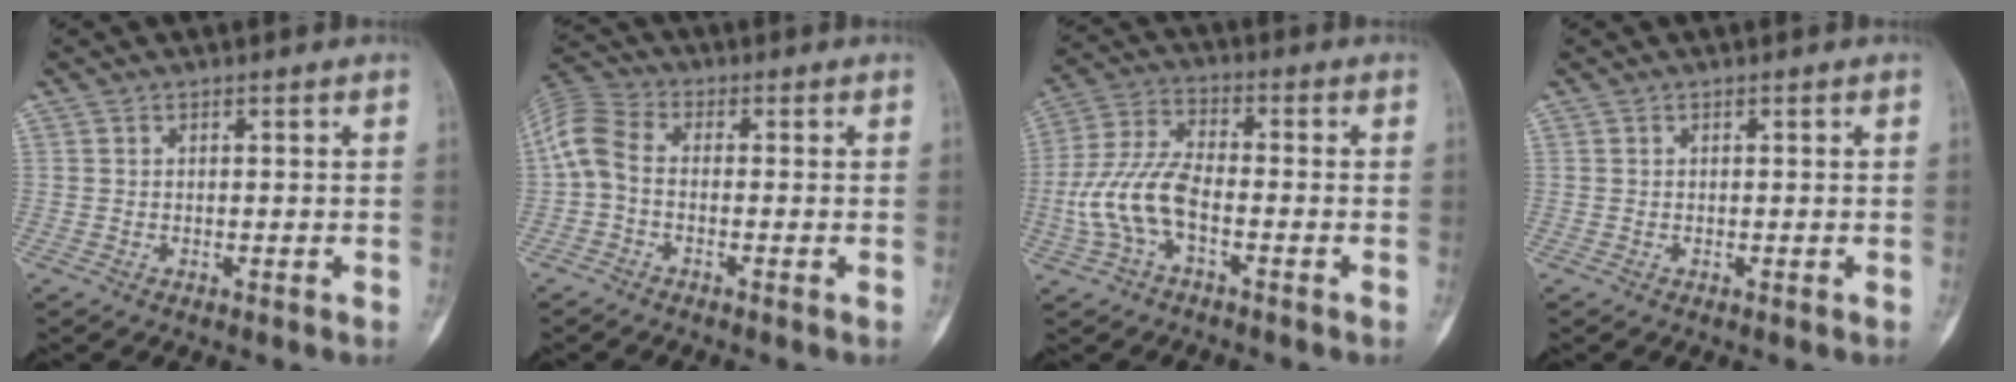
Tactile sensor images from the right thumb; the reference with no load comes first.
{"total": 6.4, "force": [-1.1, 3.7, 5.2], "torque": [-0.117, 0.019, -0.038]}
{"total": 10.7, "force": [-3.1, 5.2, 8.8], "torque": [-0.197, 0.032, -0.065]}
{"total": 0.0}